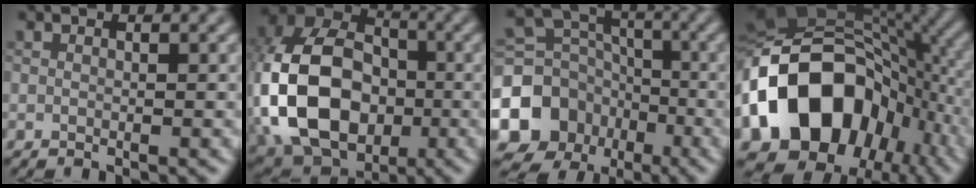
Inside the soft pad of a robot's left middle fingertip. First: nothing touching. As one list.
[{"total": 15.2, "force": [-2.8, 10.9, 10.3], "torque": [-0.224, 0.001, -0.065]}, {"total": 11.5, "force": [-4.7, 9.8, 3.9], "torque": [-0.106, -0.015, -0.097]}, {"total": 19.0, "force": [-4.6, 14.2, 11.8], "torque": [-0.222, -0.003, -0.086]}]